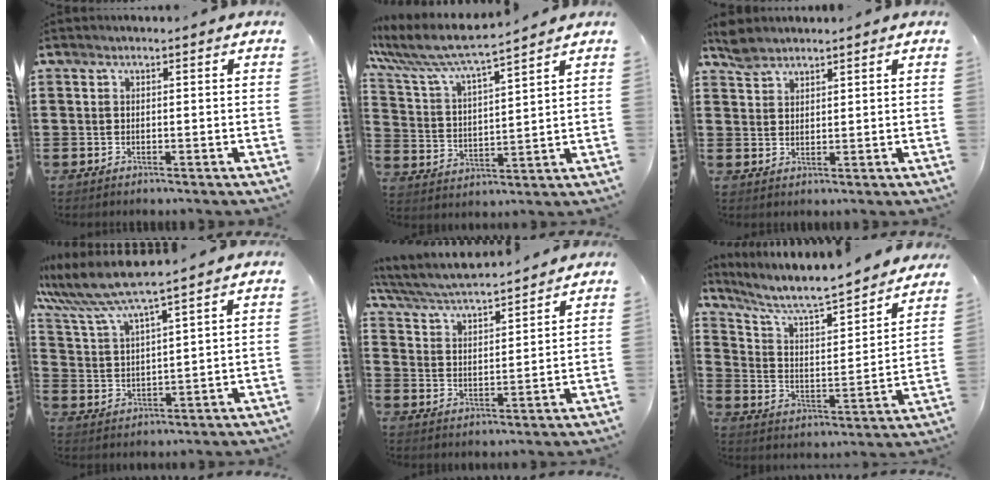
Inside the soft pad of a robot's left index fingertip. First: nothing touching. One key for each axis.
{"total": 7.3, "fx": 6.8, "fy": 0.3, "fz": 2.8, "tx": -0.084, "ty": -0.038, "tz": 0.114}
{"total": 2.8, "fx": 2.6, "fy": 1.1, "fz": 0.6, "tx": -0.017, "ty": 0.001, "tz": 0.051}
{"total": 6.9, "fx": 6.0, "fy": -0.1, "fz": 3.4, "tx": -0.090, "ty": -0.030, "tz": 0.103}
{"total": 5.0, "fx": 4.8, "fy": 0.1, "fz": 1.5, "tx": -0.052, "ty": -0.031, "tz": 0.079}
{"total": 5.9, "fx": 5.1, "fy": 0.8, "fz": 2.8, "tx": -0.081, "ty": -0.048, "tz": 0.079}